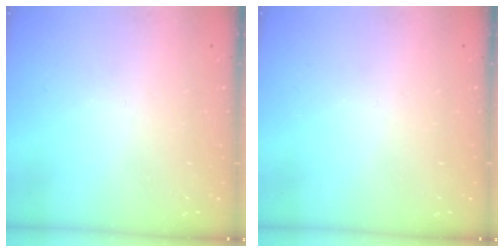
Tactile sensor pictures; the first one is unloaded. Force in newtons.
{"total": 0.0}